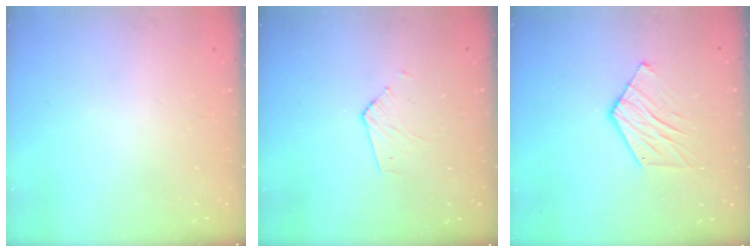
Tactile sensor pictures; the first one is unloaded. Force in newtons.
{"total": 2.9, "press": 2.9, "slide": 0.2}
{"total": 8.9, "press": 8.9, "slide": 0.6}